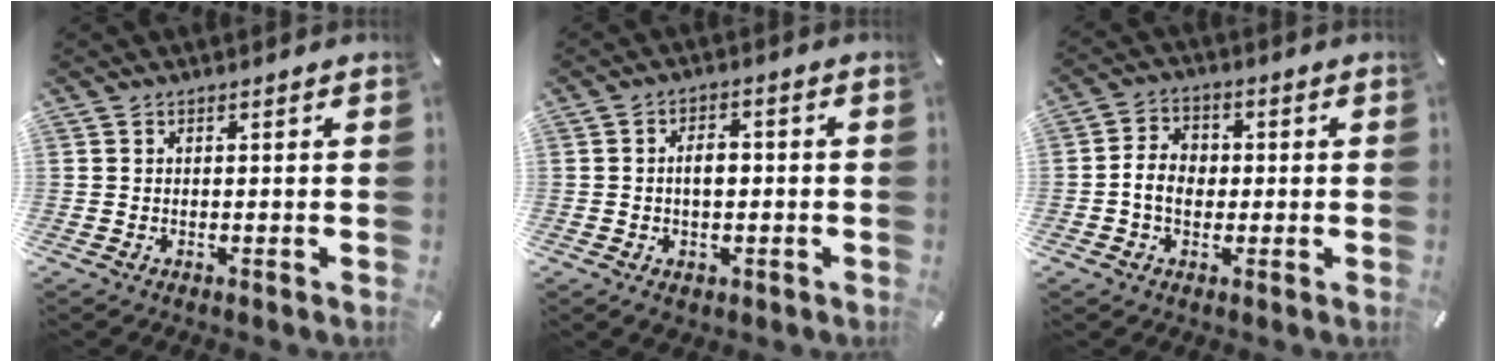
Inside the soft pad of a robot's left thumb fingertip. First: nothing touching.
{"total": 5.9, "force": [-0.6, 4.2, 4.1], "torque": [-0.053, 0.003, -0.014]}
{"total": 6.1, "force": [-0.8, 4.9, 3.6], "torque": [-0.068, 0.009, -0.016]}